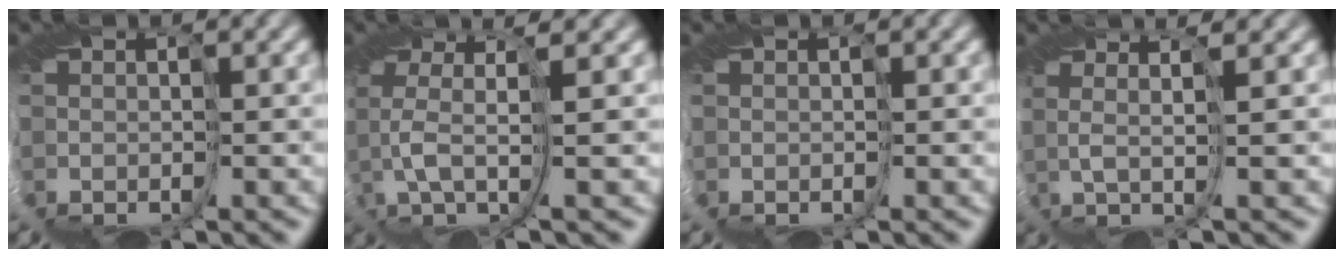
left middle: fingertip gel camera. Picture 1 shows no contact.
{"total": 3.4, "force": [-0.2, -0.2, 3.4], "torque": [-0.085, 0.012, -0.007]}
{"total": 0.0}
{"total": 2.0, "force": [0.6, -0.9, 1.7], "torque": [-0.036, 0.009, 0.008]}